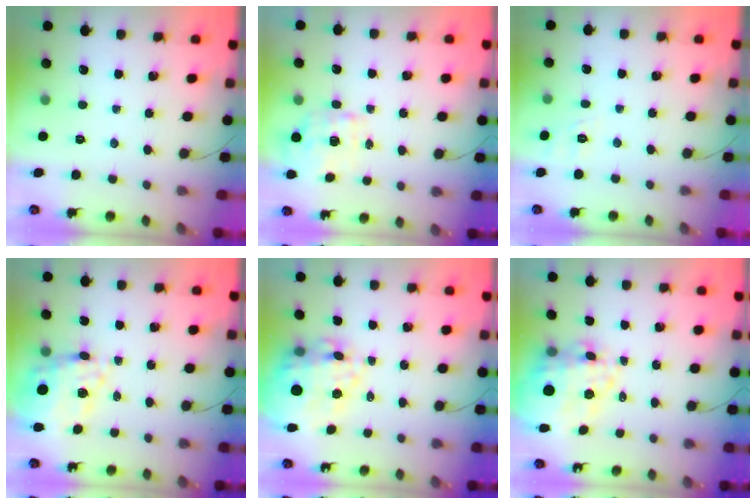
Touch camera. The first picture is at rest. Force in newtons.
{"total": 1.4, "press": 1.2, "slide": 0.7}
{"total": 2.1, "press": 0.8, "slide": 2.0}
{"total": 11.6, "press": 10.9, "slide": 4.1}
{"total": 19.2, "press": 18.8, "slide": 3.7}
{"total": 14.0, "press": 13.4, "slide": 4.1}